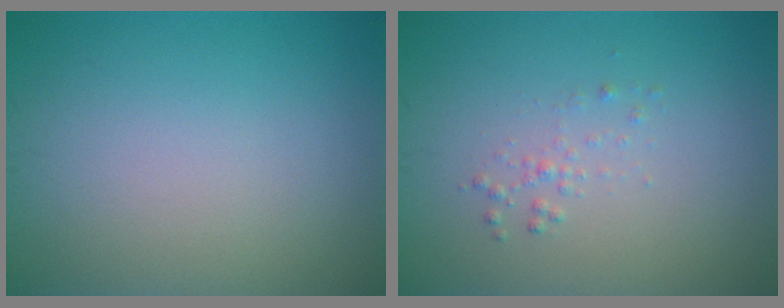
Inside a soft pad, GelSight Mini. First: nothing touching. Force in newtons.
{"total": 0.9, "press": 0.9, "slide": 0.0}